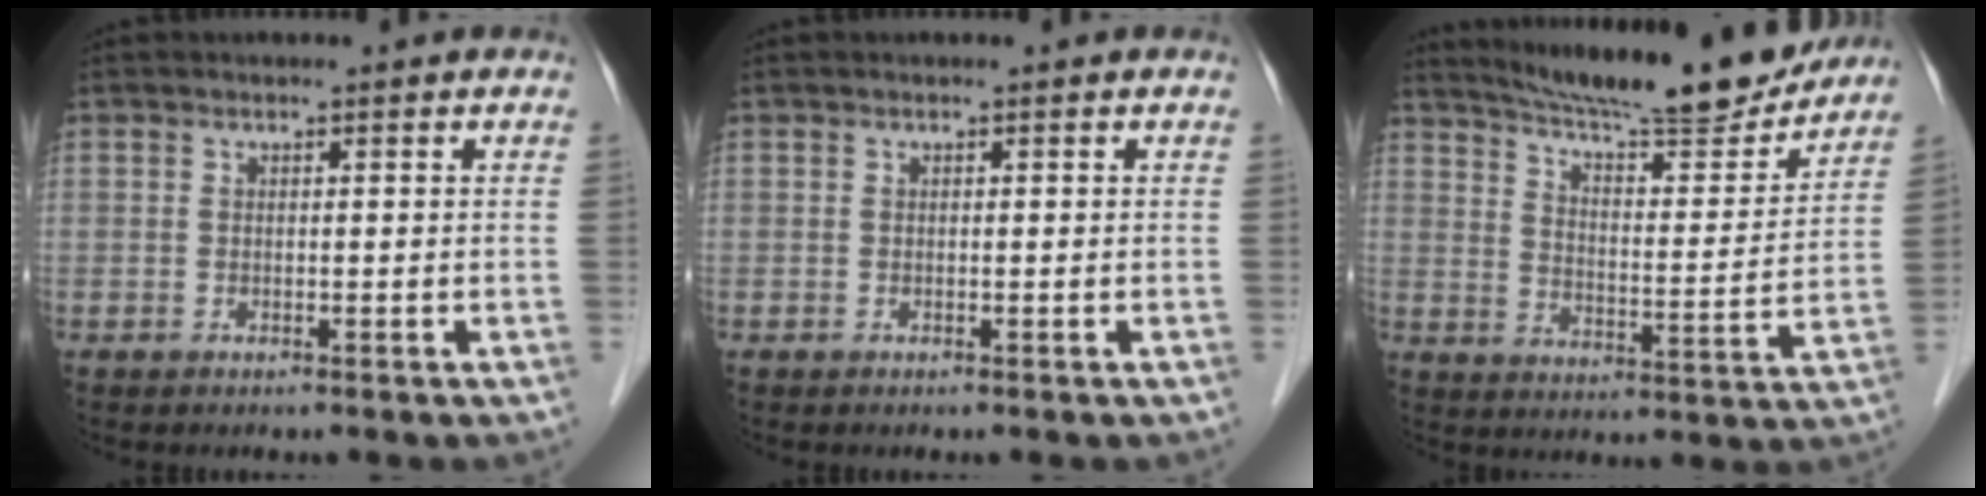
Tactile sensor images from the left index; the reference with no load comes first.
{"total": 0.0}
{"total": 17.8, "force": [16.3, 1.4, 7.0], "torque": [-0.112, -0.024, 0.235]}